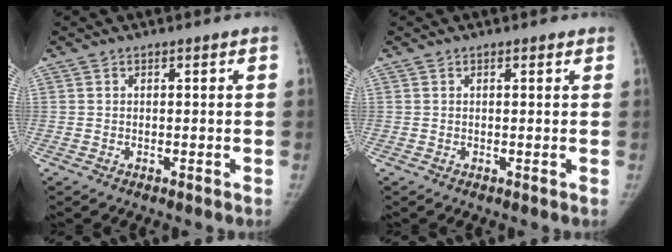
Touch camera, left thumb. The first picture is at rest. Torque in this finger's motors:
{"motor_torque": [0.12, 0.02, -0.20, -0.20, 0.05]}